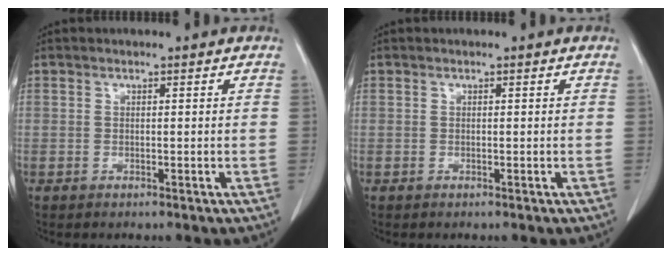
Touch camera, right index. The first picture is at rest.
{"total": 0.0}